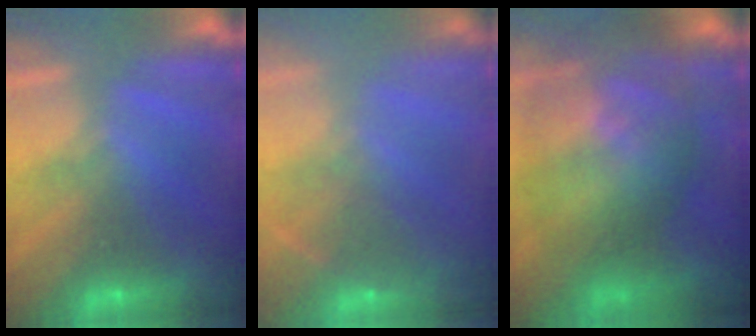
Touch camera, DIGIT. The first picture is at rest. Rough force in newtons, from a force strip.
{"total": 5.7}
{"total": 7.5}